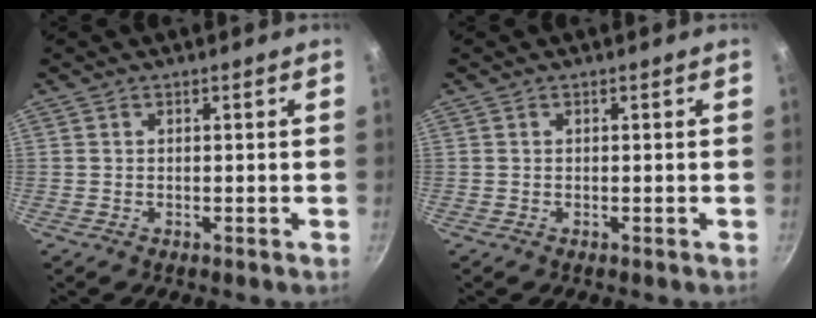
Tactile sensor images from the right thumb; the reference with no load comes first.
{"total": 0.0}